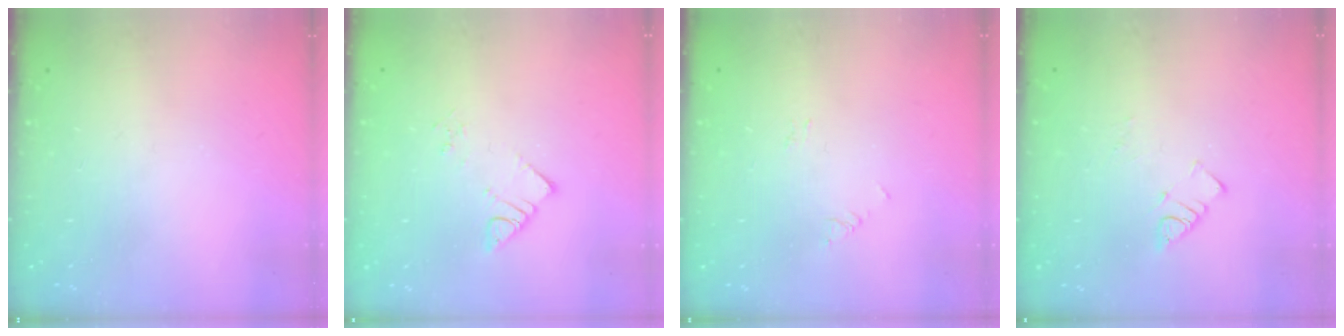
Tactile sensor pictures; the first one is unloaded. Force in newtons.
{"total": 2.8, "press": 2.8, "slide": 0.1}
{"total": 2.9, "press": 2.9, "slide": 0.3}
{"total": 3.7, "press": 3.7, "slide": 0.5}